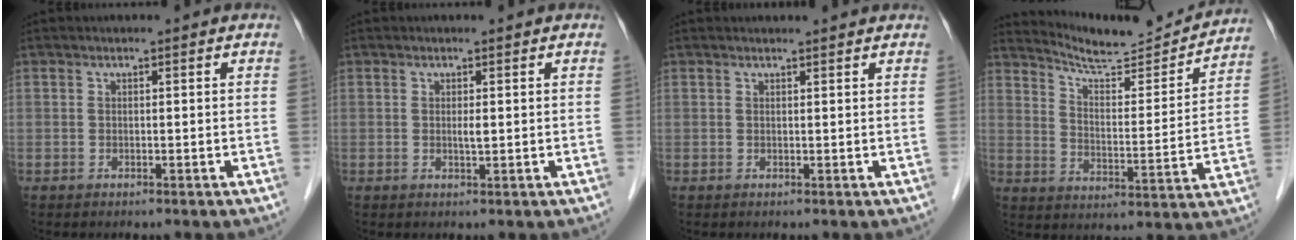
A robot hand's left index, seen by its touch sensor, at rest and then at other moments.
{"total": 0.9, "force": [0.2, 0.1, 0.9], "torque": [-0.020, -0.002, 0.004]}
{"total": 2.6, "force": [2.6, 0.1, 0.5], "torque": [-0.009, 0.010, 0.027]}
{"total": 14.5, "force": [14.2, 0.3, 2.6], "torque": [-0.046, -0.027, 0.205]}